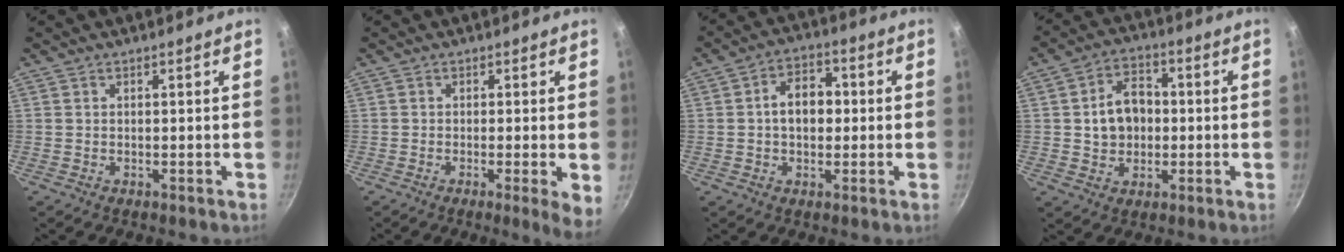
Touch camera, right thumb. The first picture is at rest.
{"total": 4.9, "force": [-0.8, 0.6, 4.8], "torque": [-0.060, -0.009, -0.013]}
{"total": 7.9, "force": [0.2, 5.6, 5.6], "torque": [-0.057, 0.022, -0.006]}
{"total": 9.2, "force": [0.2, 7.1, 5.7], "torque": [-0.068, 0.017, 0.000]}